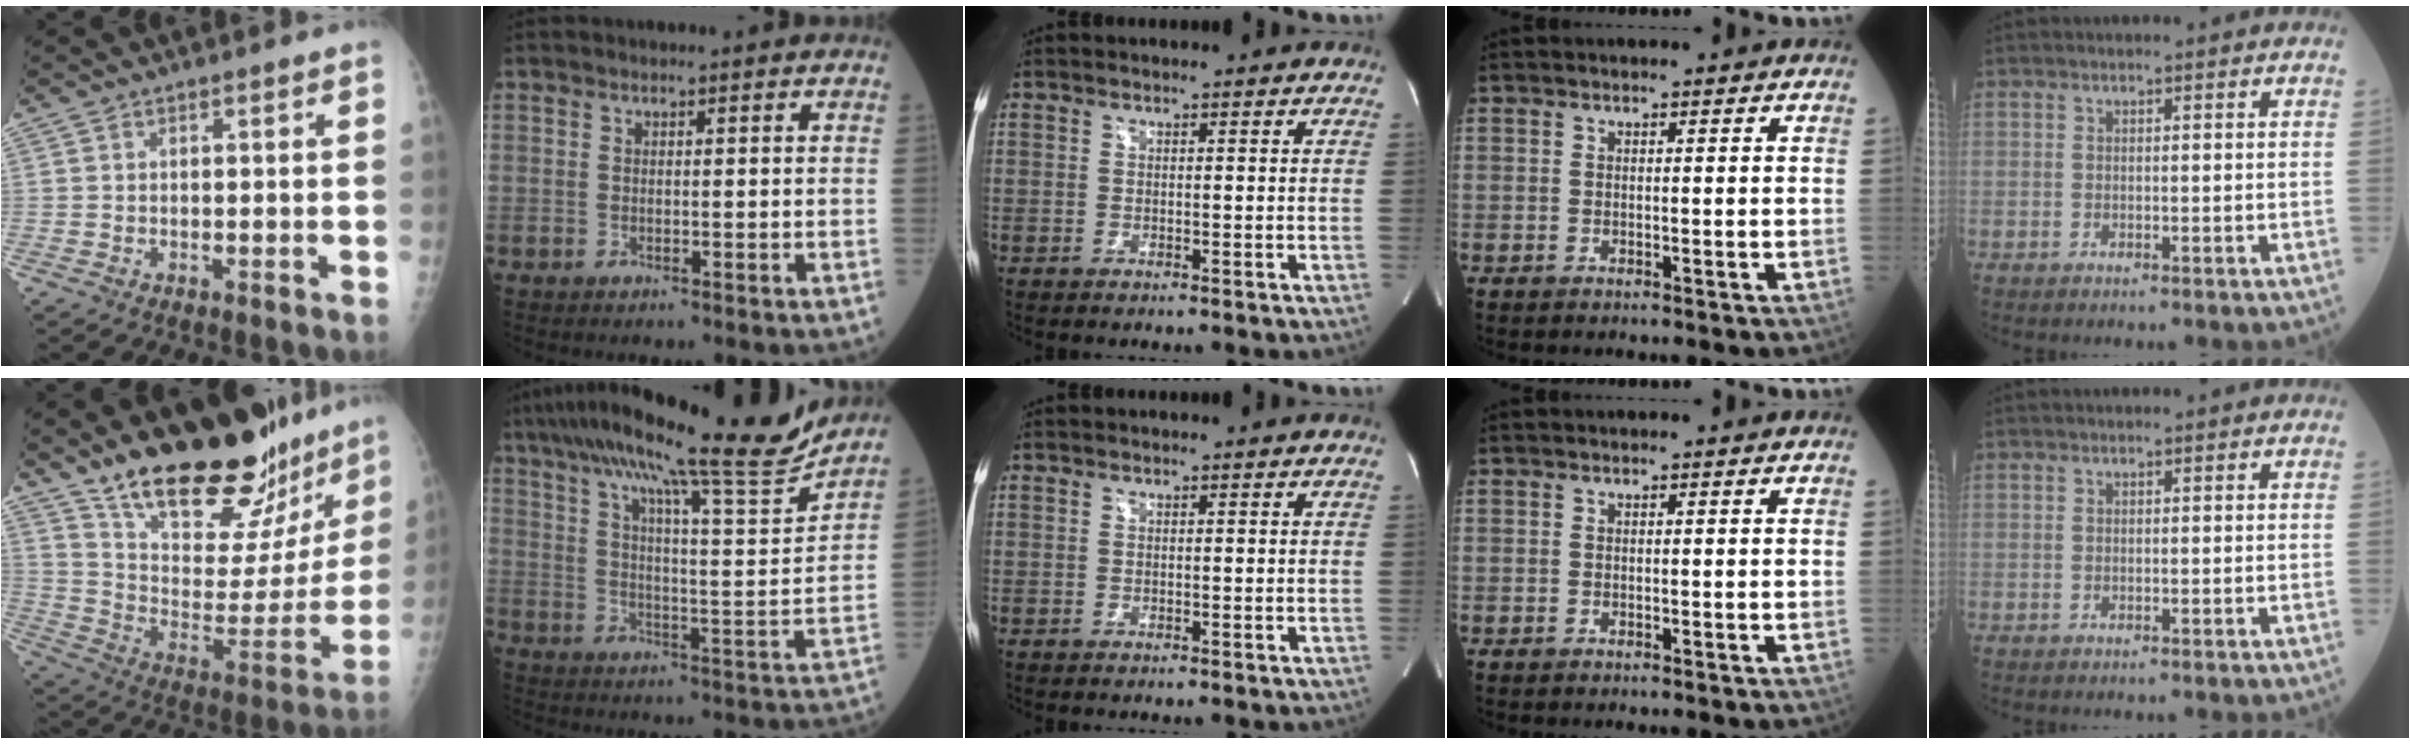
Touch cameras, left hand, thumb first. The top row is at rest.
{"thumb": {"total": 29.0, "force": [22.5, 10.9, 14.7], "torque": [-0.187, -0.106, 0.338]}, "index": {"total": 21.6, "force": [18.4, -0.2, 11.3], "torque": [-0.185, -0.017, 0.266]}}